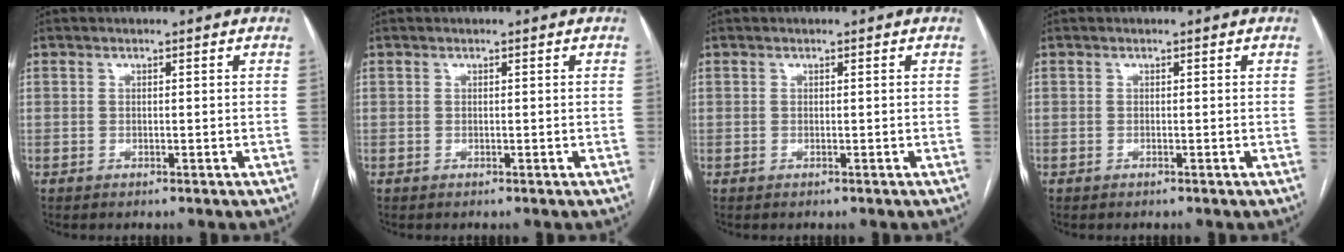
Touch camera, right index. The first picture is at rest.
{"total": 0.0}
{"total": 0.0}
{"total": 0.0}